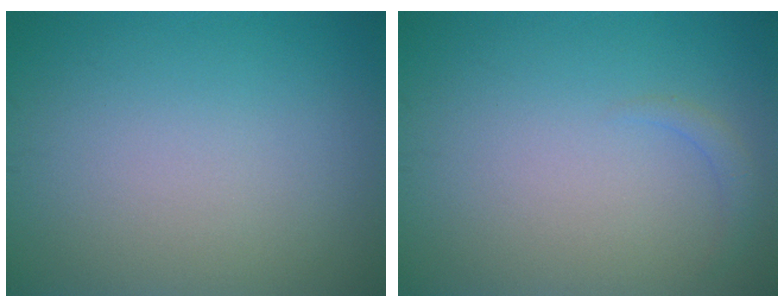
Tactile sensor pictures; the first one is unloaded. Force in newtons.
{"total": 1.0, "press": 1.0, "slide": 0.2}